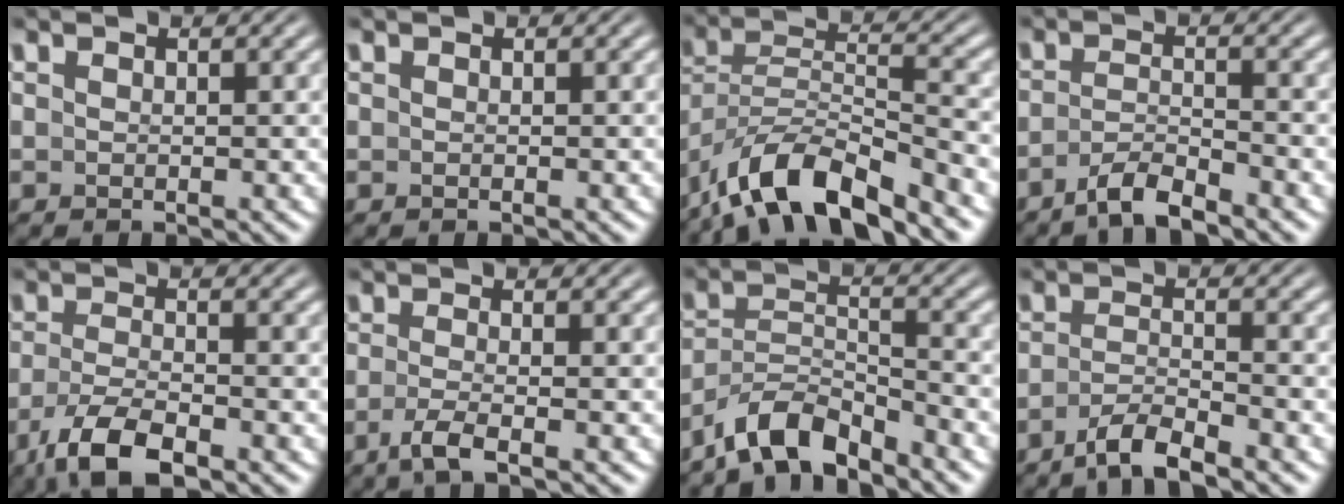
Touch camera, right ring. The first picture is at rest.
{"total": 0.0}
{"total": 7.8, "force": [-5.3, 3.6, 4.5], "torque": [-0.099, -0.036, -0.070]}
{"total": 3.2, "force": [-2.8, 0.7, 1.4], "torque": [-0.025, -0.005, -0.047]}
{"total": 5.2, "force": [-3.4, 1.7, 3.6], "torque": [-0.072, -0.018, -0.044]}
{"total": 2.8, "force": [-2.0, 0.0, 2.0], "torque": [-0.045, -0.013, -0.029]}
{"total": 5.8, "force": [-4.6, 2.3, 2.6], "torque": [-0.044, -0.010, -0.077]}
{"total": 3.5, "force": [-2.8, 0.9, 1.8], "torque": [-0.032, -0.006, -0.046]}